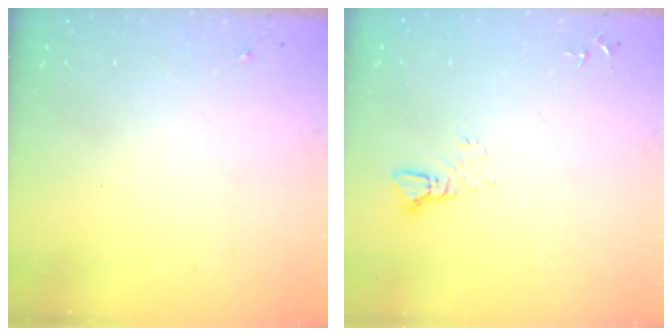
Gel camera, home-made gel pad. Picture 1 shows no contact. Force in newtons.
{"total": 2.5, "press": 2.5, "slide": 0.1}